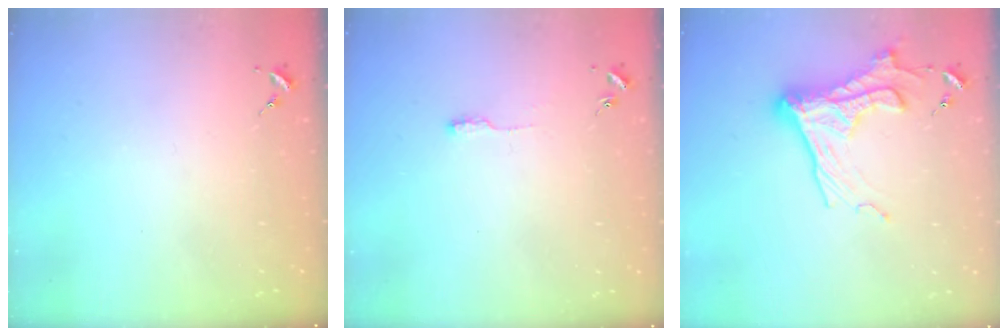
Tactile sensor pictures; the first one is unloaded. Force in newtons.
{"total": 4.8, "press": 4.7, "slide": 0.7}
{"total": 17.0, "press": 16.9, "slide": 1.4}